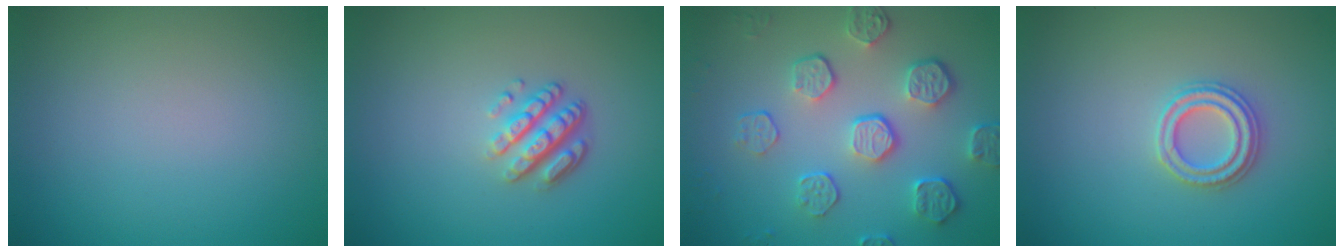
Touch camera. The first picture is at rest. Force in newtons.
{"total": 3.6, "press": 2.6, "slide": 2.4}
{"total": 5.7, "press": 4.1, "slide": 3.9}
{"total": 2.4, "press": 2.4, "slide": 0.2}